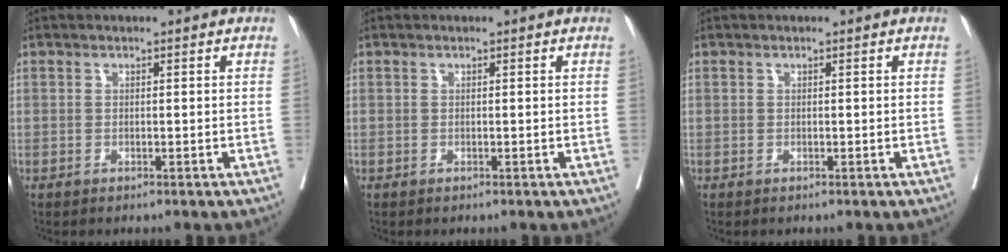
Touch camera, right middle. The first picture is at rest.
{"total": 0.0}
{"total": 0.0}